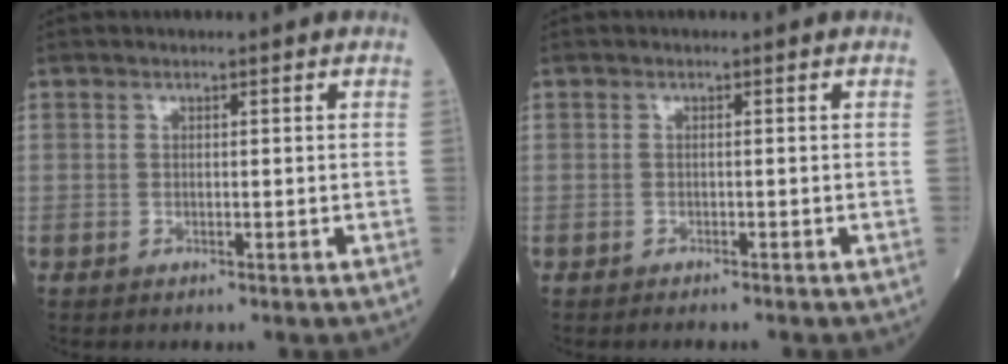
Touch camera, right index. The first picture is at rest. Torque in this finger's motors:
{"motor_torque": [0.02, -0.06, -0.01, 0.00]}